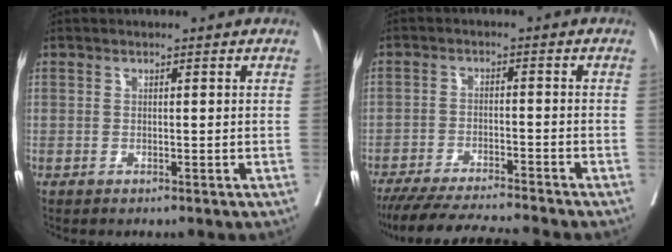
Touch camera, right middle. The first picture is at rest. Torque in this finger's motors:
{"motor_torque": [1.02, -1.13, 0.16, 0.06]}